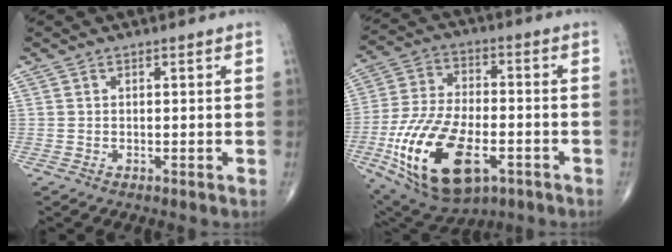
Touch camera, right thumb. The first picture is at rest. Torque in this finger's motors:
{"motor_torque": [0.71, 0.53, 1.81, -0.43, 0.62]}